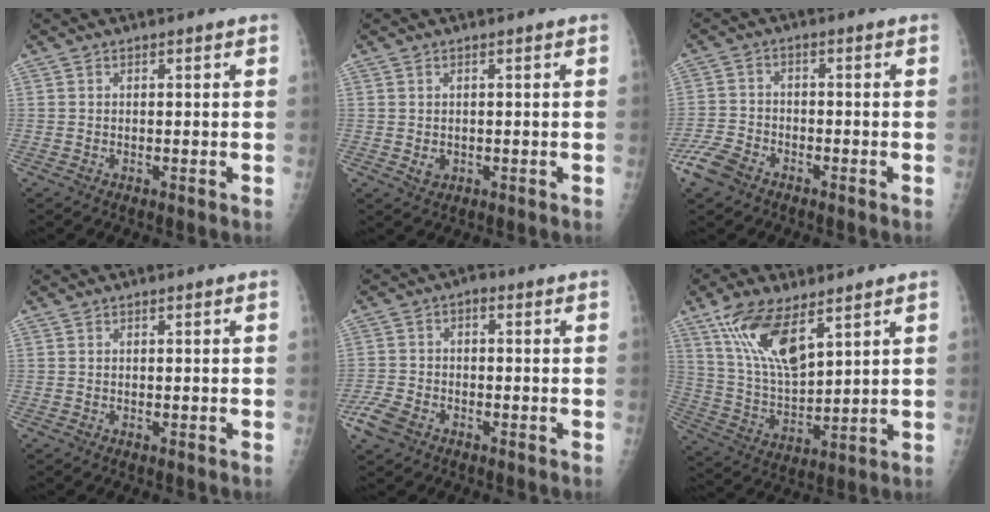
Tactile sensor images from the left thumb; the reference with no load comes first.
{"total": 1.7, "force": [-0.1, 1.3, 1.0], "torque": [-0.012, -0.002, 0.005]}
{"total": 6.3, "force": [-4.1, 3.8, 2.9], "torque": [-0.064, 0.013, -0.082]}
{"total": 0.0}
{"total": 6.3, "force": [-3.2, 4.2, 3.5], "torque": [-0.075, 0.016, -0.062]}
{"total": 13.8, "force": [8.1, 5.2, 9.9], "torque": [-0.177, -0.034, 0.166]}